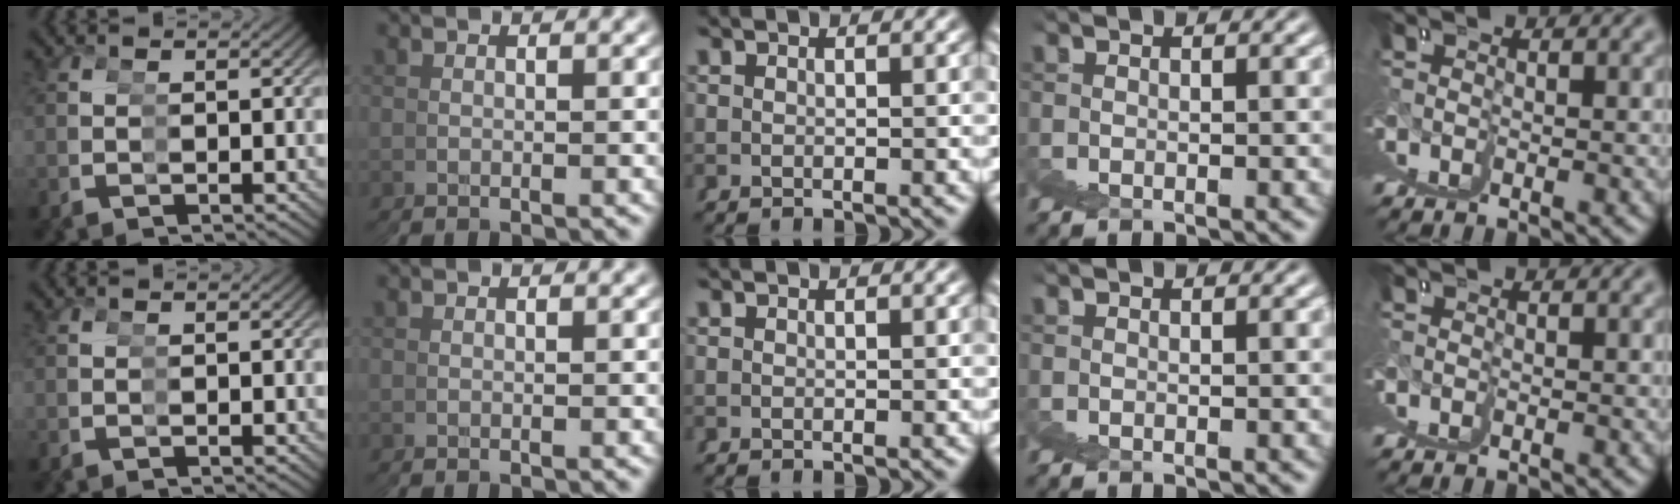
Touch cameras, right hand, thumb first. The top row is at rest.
{}